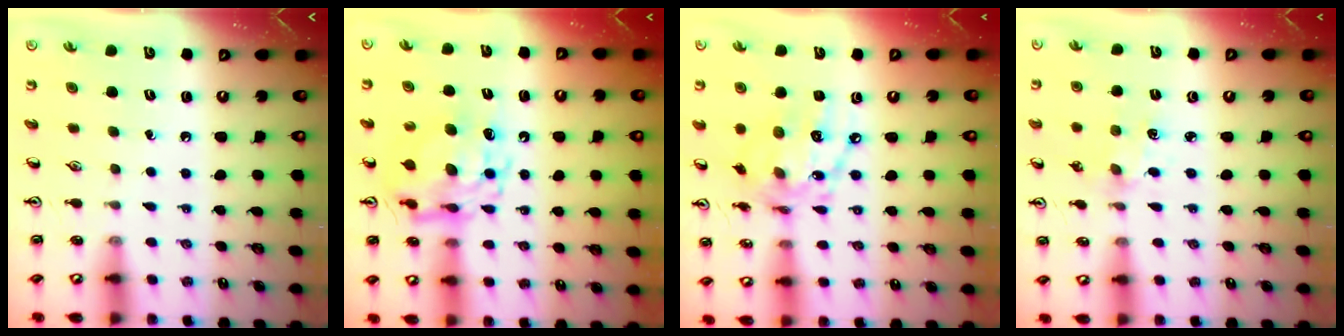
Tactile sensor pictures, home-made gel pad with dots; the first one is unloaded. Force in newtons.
{"total": 11.7, "press": 11.6, "slide": 1.2}
{"total": 15.0, "press": 15.0, "slide": 0.8}
{"total": 1.8, "press": 1.8, "slide": 0.3}